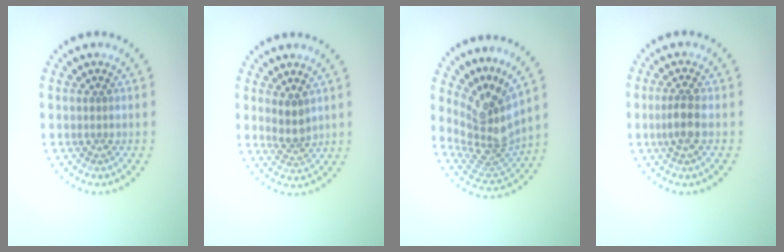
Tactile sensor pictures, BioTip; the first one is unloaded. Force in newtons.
{"total": 1.9, "press": 1.6, "slide": 1.0}
{"total": 4.7, "press": 3.1, "slide": 3.5}
{"total": 2.1, "press": 2.0, "slide": 0.9}